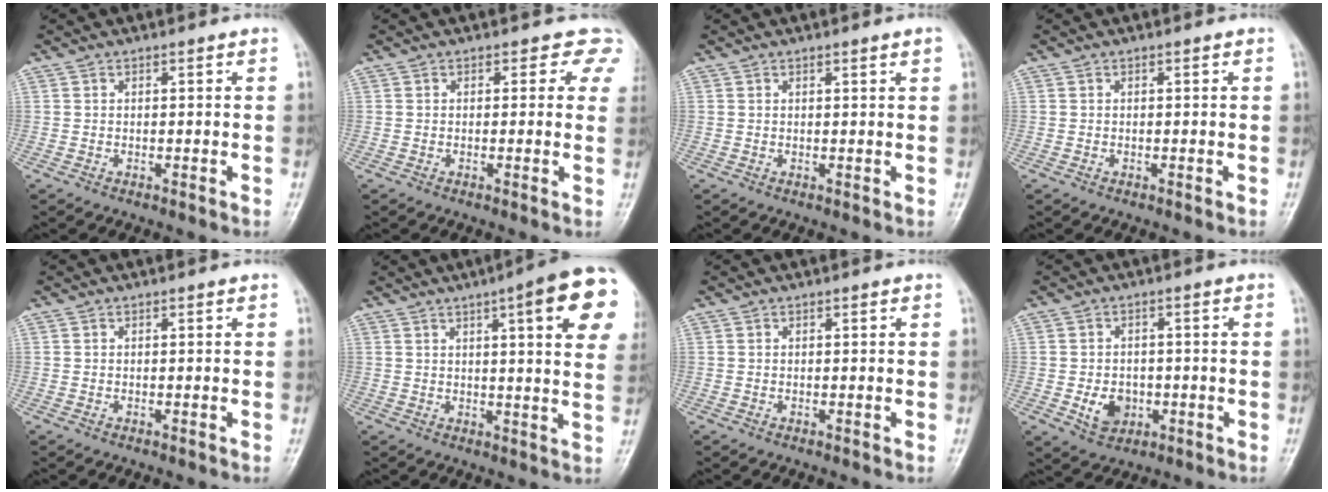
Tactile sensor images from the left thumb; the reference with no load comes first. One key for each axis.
{"total": 4.0, "fx": 2.3, "fy": 2.9, "fz": 1.5, "tx": 0.022, "ty": -0.007, "tz": -0.001}
{"total": 1.1, "fx": 0.7, "fy": 0.0, "fz": 0.9, "tx": -0.012, "ty": -0.002, "tz": 0.009}
{"total": 0.0}
{"total": 0.0}
{"total": 17.2, "fx": 6.8, "fy": 3.2, "fz": 15.5, "tx": -0.179, "ty": -0.013, "tz": 0.077}
{"total": 0.0}
{"total": 5.4, "fx": -1.5, "fy": 4.3, "fz": 3.0, "tx": -0.033, "ty": 0.003, "tz": -0.017}